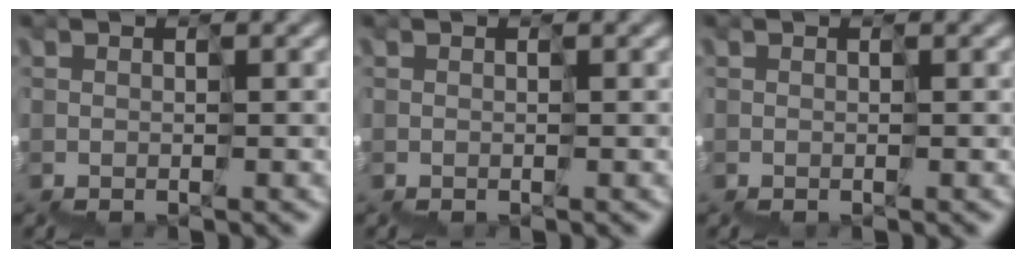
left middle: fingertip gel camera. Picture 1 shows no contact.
{"total": 0.0}
{"total": 0.0}